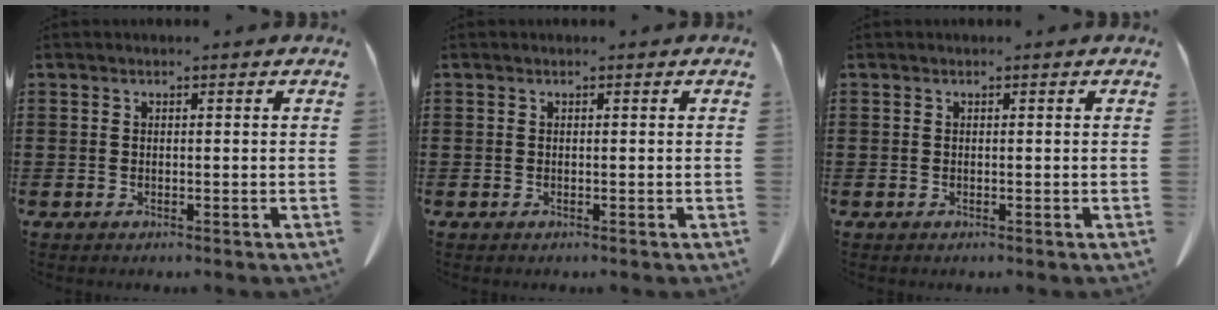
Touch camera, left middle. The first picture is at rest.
{"total": 0.0}
{"total": 0.0}